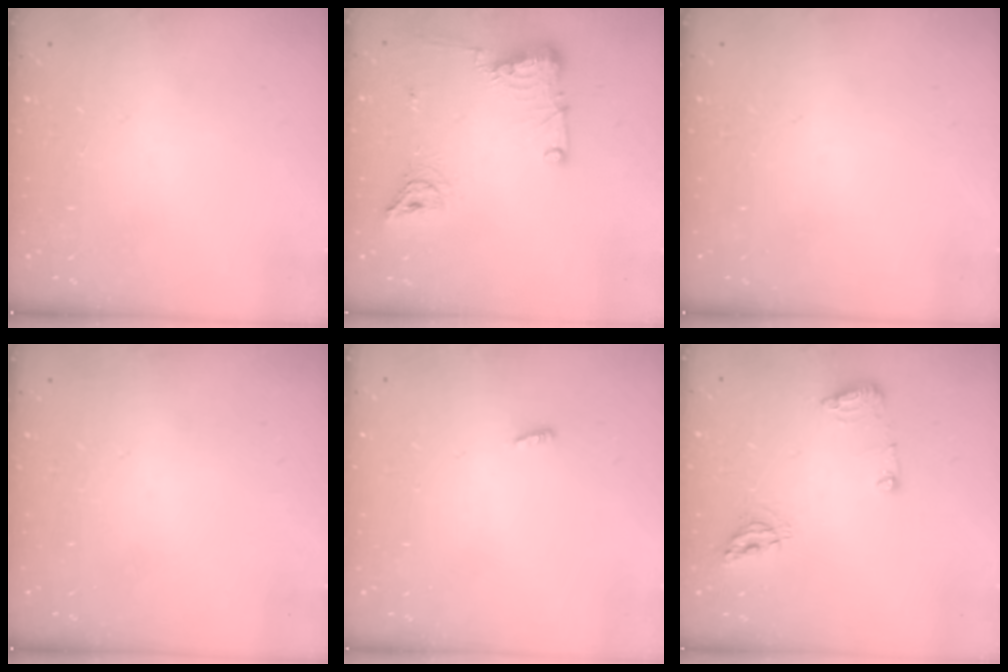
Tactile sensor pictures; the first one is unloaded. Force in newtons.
{"total": 11.6, "press": 11.5, "slide": 1.6}
{"total": 0.0}
{"total": 0.0}
{"total": 2.8, "press": 2.7, "slide": 0.8}
{"total": 8.1, "press": 8.1, "slide": 0.9}